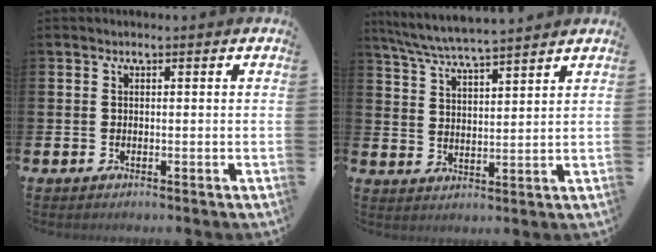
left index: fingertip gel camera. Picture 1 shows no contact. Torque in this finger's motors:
{"motor_torque": [0.12, -0.20, 0.69, 0.21]}